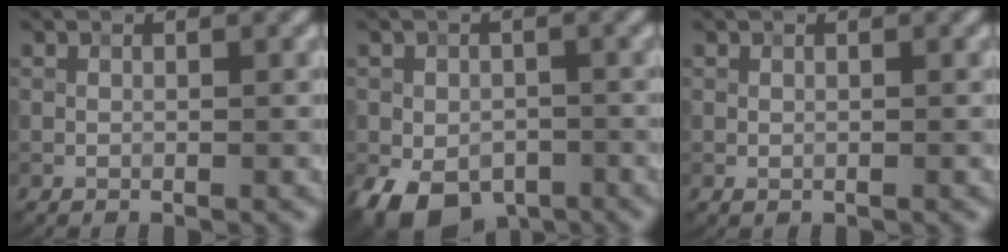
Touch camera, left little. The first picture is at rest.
{"total": 6.4, "force": [-2.9, 4.6, 3.4], "torque": [-0.061, -0.012, -0.052]}
{"total": 0.0}